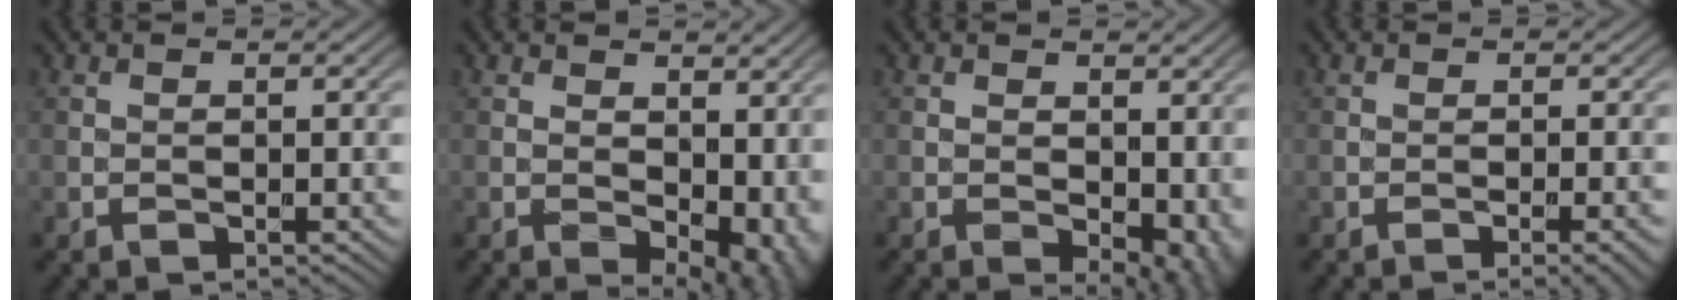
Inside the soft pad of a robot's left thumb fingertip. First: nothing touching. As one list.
[{"total": 9.9, "force": [0.2, 6.1, 7.8], "torque": [-0.099, -0.022, 0.028]}, {"total": 6.7, "force": [-0.5, 4.0, 5.3], "torque": [-0.068, -0.018, 0.005]}, {"total": 2.7, "force": [-1.2, 0.4, 2.3], "torque": [-0.028, 0.006, -0.022]}]